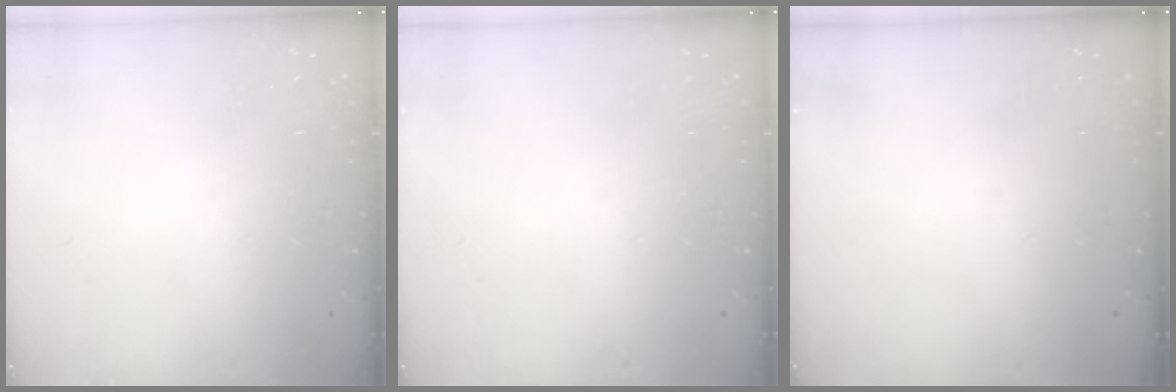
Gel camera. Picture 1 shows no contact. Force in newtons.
{"total": 0.0}
{"total": 0.0}